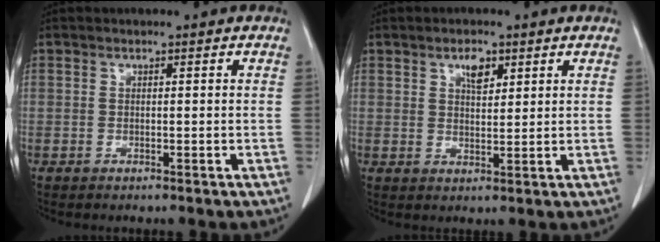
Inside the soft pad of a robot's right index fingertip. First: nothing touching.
{"total": 3.3, "force": [1.8, 1.4, 2.3], "torque": [-0.041, -0.001, 0.033]}